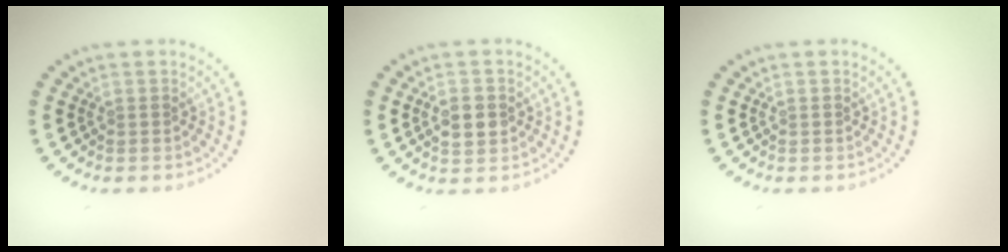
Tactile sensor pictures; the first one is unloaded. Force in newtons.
{"total": 2.3, "press": 2.3, "slide": 0.2}
{"total": 0.0}